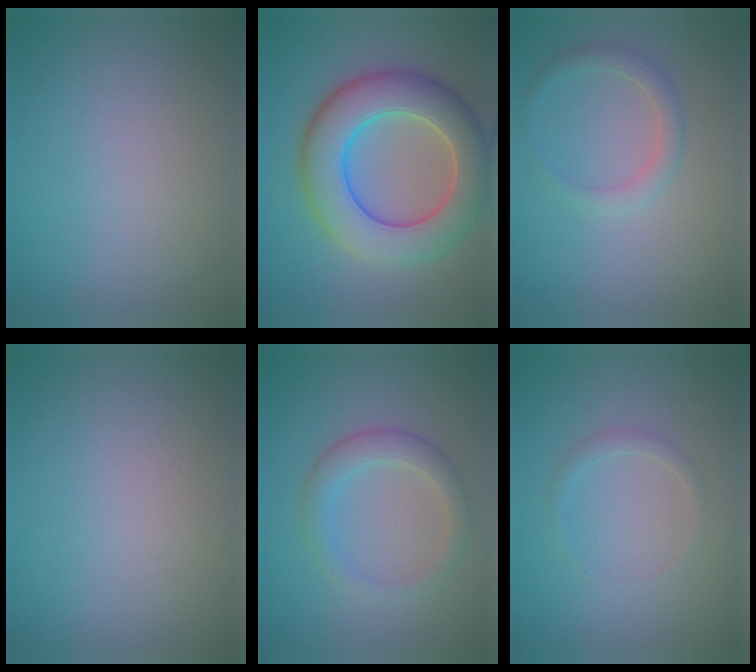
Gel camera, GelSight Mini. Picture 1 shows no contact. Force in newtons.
{"total": 9.7, "press": 9.7, "slide": 0.3}
{"total": 1.9, "press": 1.9, "slide": 0.1}
{"total": 0.0}
{"total": 2.8, "press": 2.8, "slide": 0.2}
{"total": 1.1, "press": 1.1, "slide": 0.0}